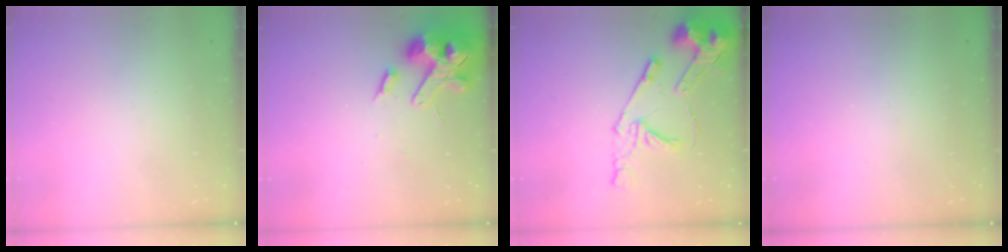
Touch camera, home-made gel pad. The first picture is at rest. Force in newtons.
{"total": 16.6, "press": 16.4, "slide": 2.6}
{"total": 20.4, "press": 20.3, "slide": 2.1}
{"total": 0.0}